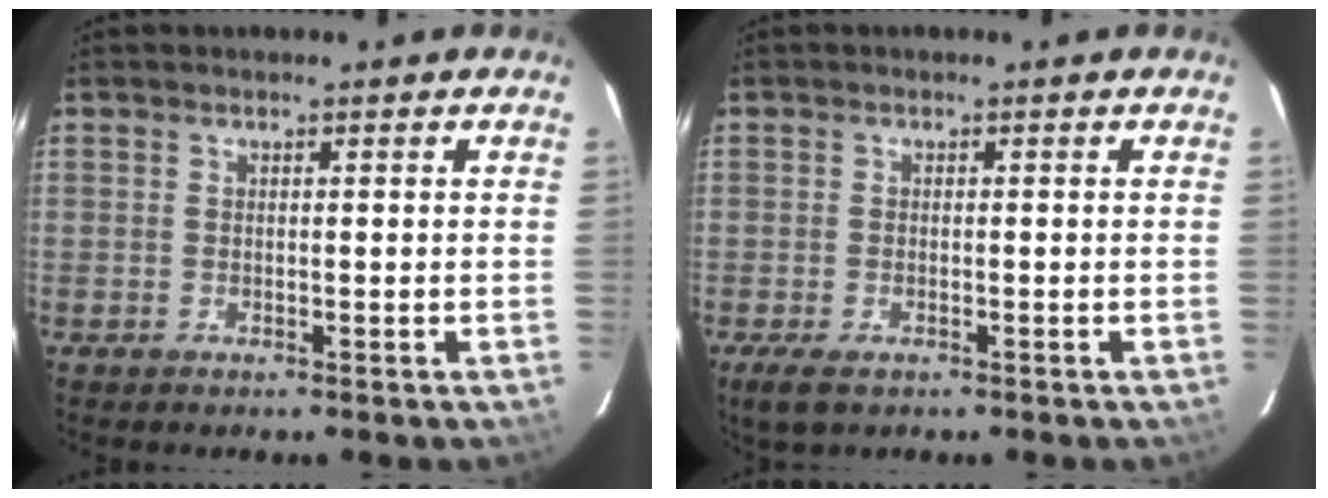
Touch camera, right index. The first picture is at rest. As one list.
[{"total": 3.6, "force": [-2.0, 1.9, 2.3], "torque": [-0.050, -0.011, -0.035]}]